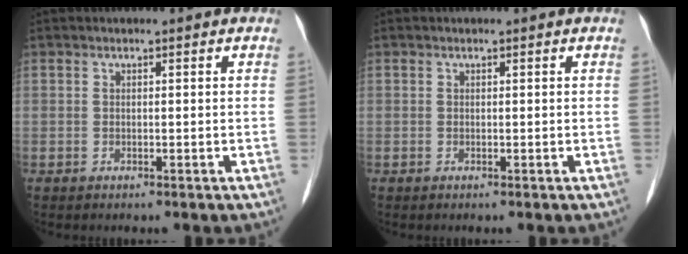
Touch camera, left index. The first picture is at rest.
{"total": 0.0}